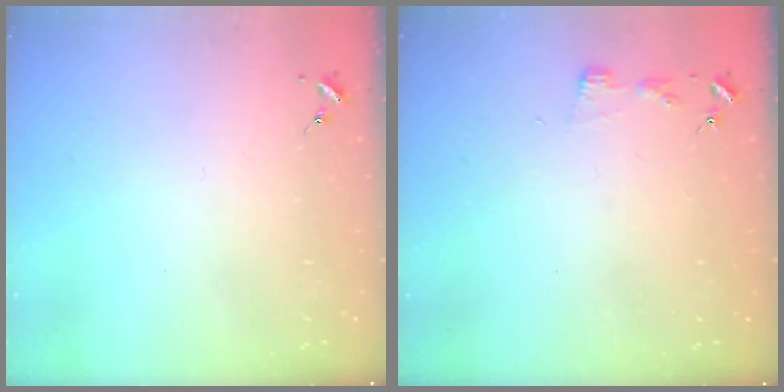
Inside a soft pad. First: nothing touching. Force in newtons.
{"total": 2.9, "press": 2.9, "slide": 0.3}